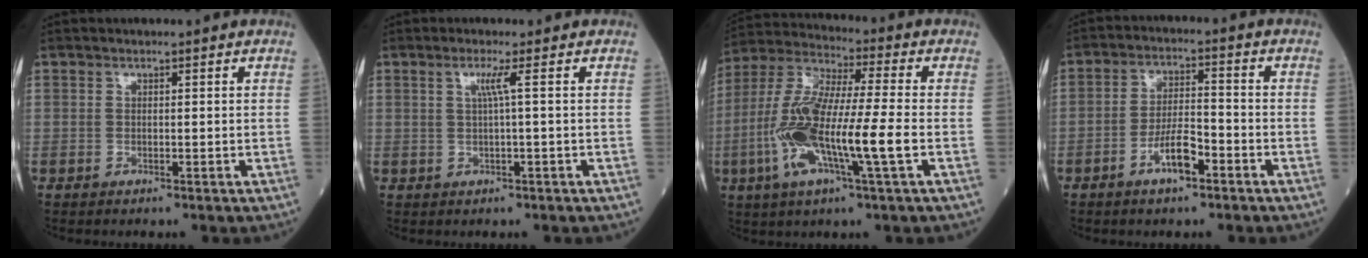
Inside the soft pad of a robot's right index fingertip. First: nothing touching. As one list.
[{"total": 2.0, "force": [0.4, -0.7, 1.8], "torque": [-0.039, 0.000, 0.009]}, {"total": 15.9, "force": [-3.6, 1.3, 15.5], "torque": [-0.320, -0.006, -0.075]}, {"total": 6.0, "force": [-3.2, 1.5, 4.8], "torque": [-0.093, 0.005, -0.060]}]